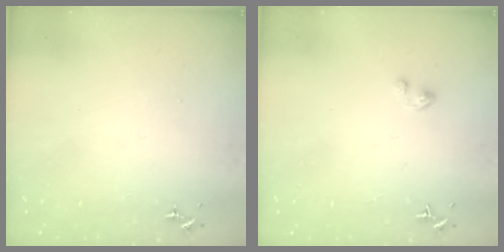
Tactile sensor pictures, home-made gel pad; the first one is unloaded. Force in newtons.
{"total": 1.8, "press": 1.8, "slide": 0.1}